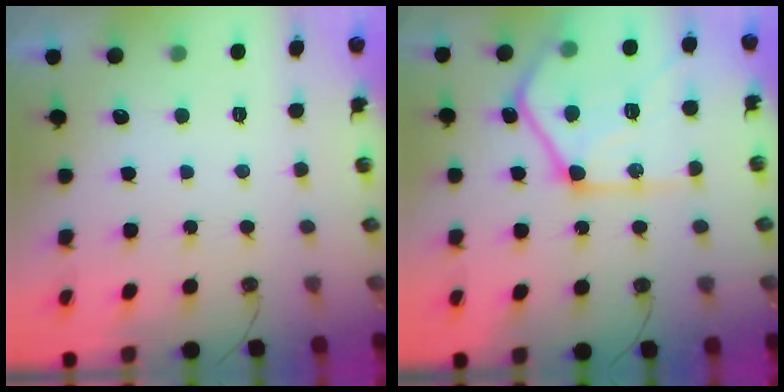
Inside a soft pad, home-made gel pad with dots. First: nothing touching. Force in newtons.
{"total": 24.2, "press": 24.1, "slide": 1.8}